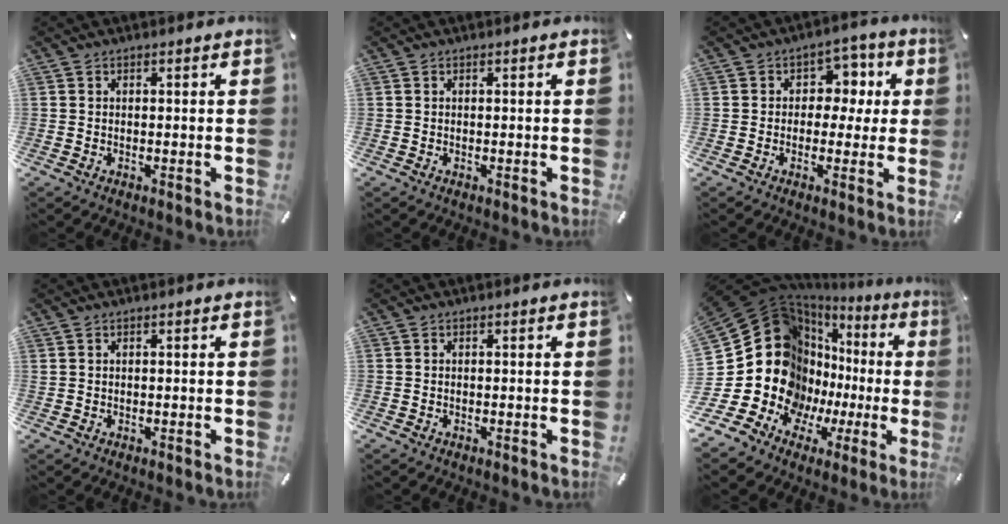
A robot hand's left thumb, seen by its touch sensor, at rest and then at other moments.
{"total": 0.0}
{"total": 6.7, "force": [-0.1, 5.9, 3.2], "torque": [-0.034, 0.005, -0.010]}
{"total": 0.0}
{"total": 0.0}
{"total": 27.9, "force": [2.3, 21.5, 17.6], "torque": [-0.327, -0.066, 0.094]}